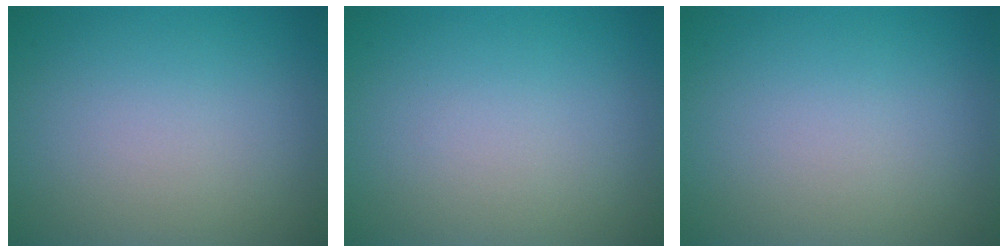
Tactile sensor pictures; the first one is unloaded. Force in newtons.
{"total": 0.0}
{"total": 0.0}